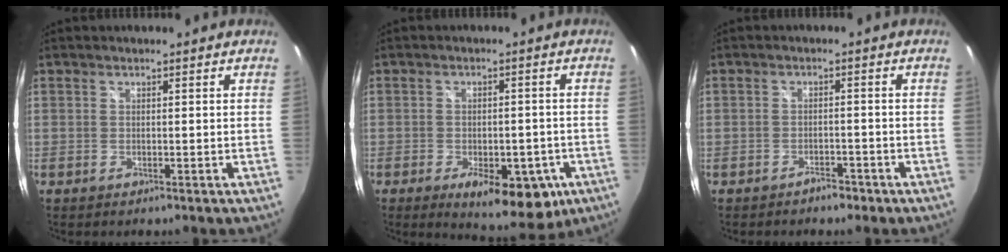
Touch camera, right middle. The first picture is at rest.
{"total": 13.6, "force": [-6.9, 6.3, 9.9], "torque": [-0.153, -0.022, -0.082]}
{"total": 2.4, "force": [-2.0, 1.3, 0.4], "torque": [-0.009, 0.008, -0.024]}